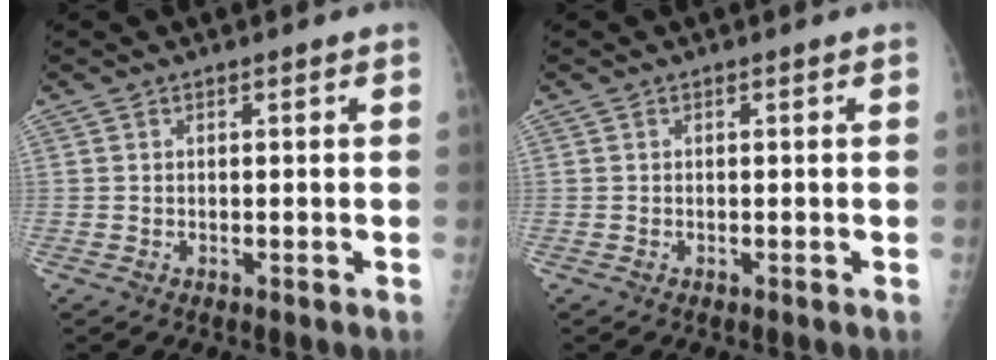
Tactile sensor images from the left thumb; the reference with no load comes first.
{"total": 0.0}